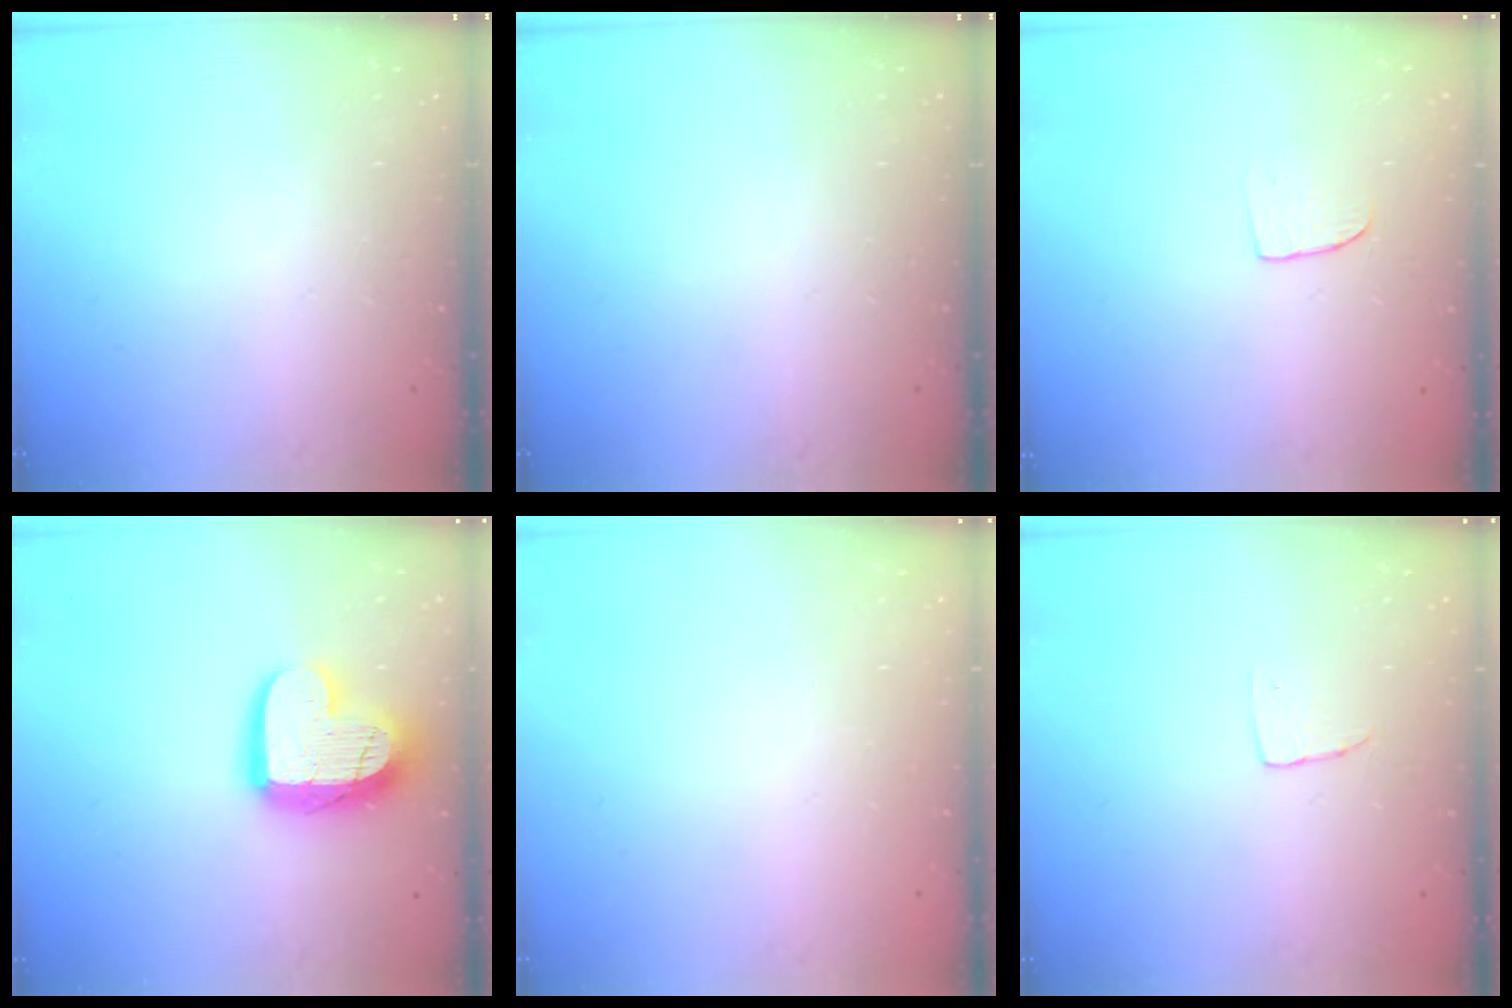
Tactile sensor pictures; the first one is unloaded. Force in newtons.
{"total": 0.0}
{"total": 5.5, "press": 5.5, "slide": 0.3}
{"total": 17.3, "press": 17.3, "slide": 1.7}
{"total": 0.0}
{"total": 2.9, "press": 2.9, "slide": 0.1}